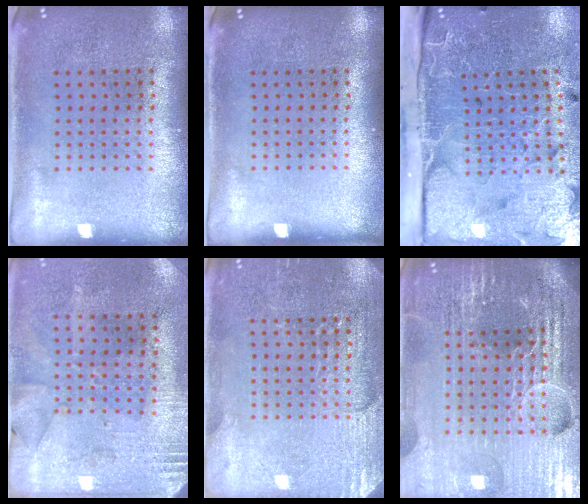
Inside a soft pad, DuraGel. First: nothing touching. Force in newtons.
{"total": 0.0}
{"total": 4.9, "press": 4.0, "slide": 3.0}
{"total": 2.8, "press": 2.2, "slide": 1.7}
{"total": 2.9, "press": 2.9, "slide": 0.2}
{"total": 6.5, "press": 5.7, "slide": 3.1}